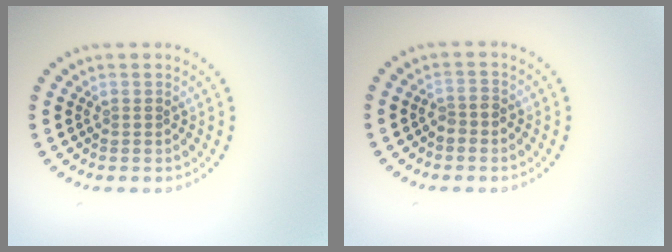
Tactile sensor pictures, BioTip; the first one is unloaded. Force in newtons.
{"total": 1.4, "press": 1.2, "slide": 0.7}